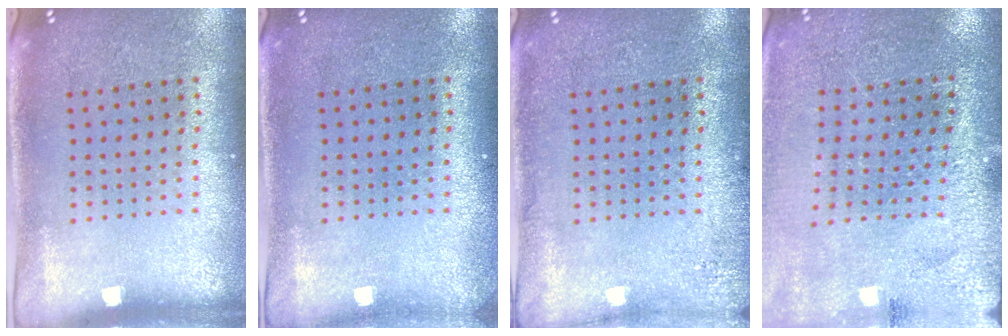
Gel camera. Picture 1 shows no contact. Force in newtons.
{"total": 0.7, "press": 0.7, "slide": 0.0}
{"total": 1.6, "press": 1.6, "slide": 0.3}
{"total": 2.8, "press": 2.8, "slide": 0.1}